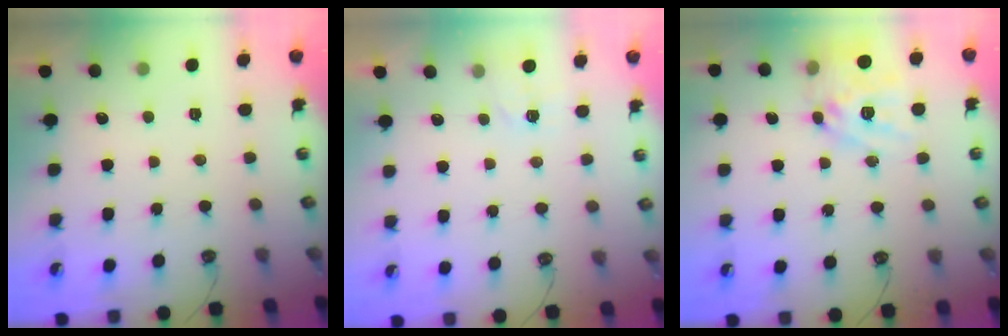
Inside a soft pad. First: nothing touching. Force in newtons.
{"total": 3.4, "press": 3.3, "slide": 0.5}
{"total": 14.4, "press": 14.3, "slide": 1.2}